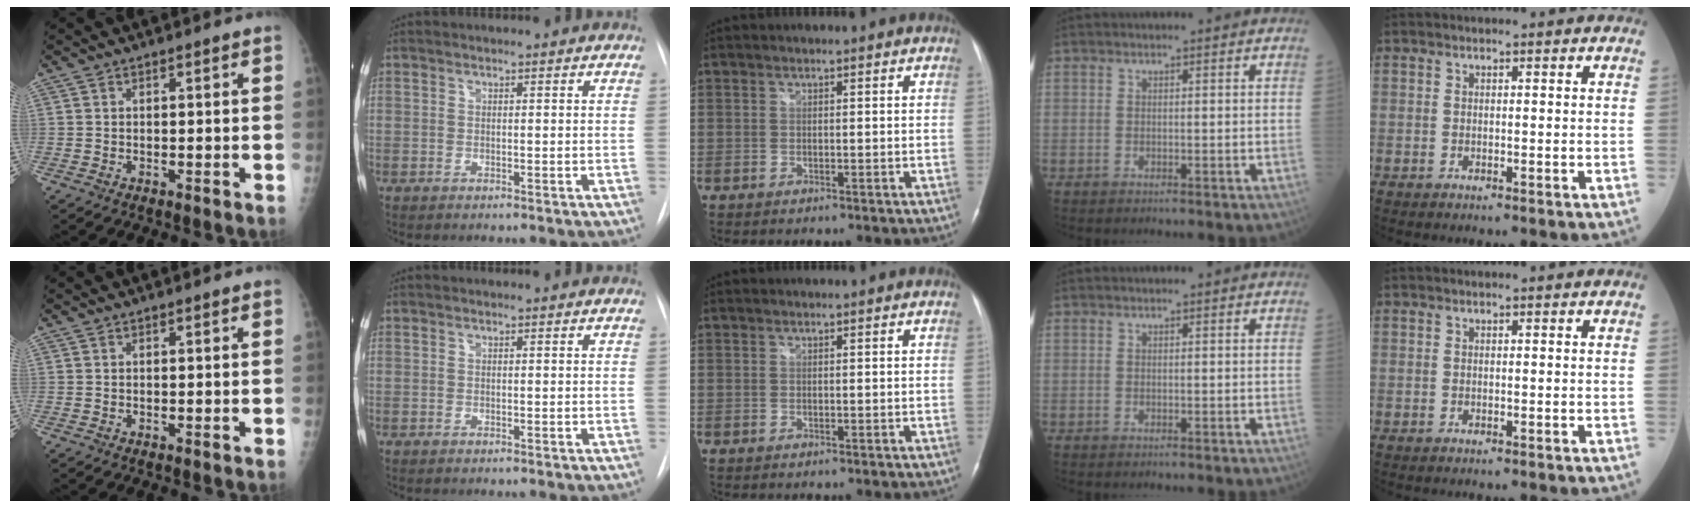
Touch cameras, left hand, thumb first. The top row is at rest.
{}